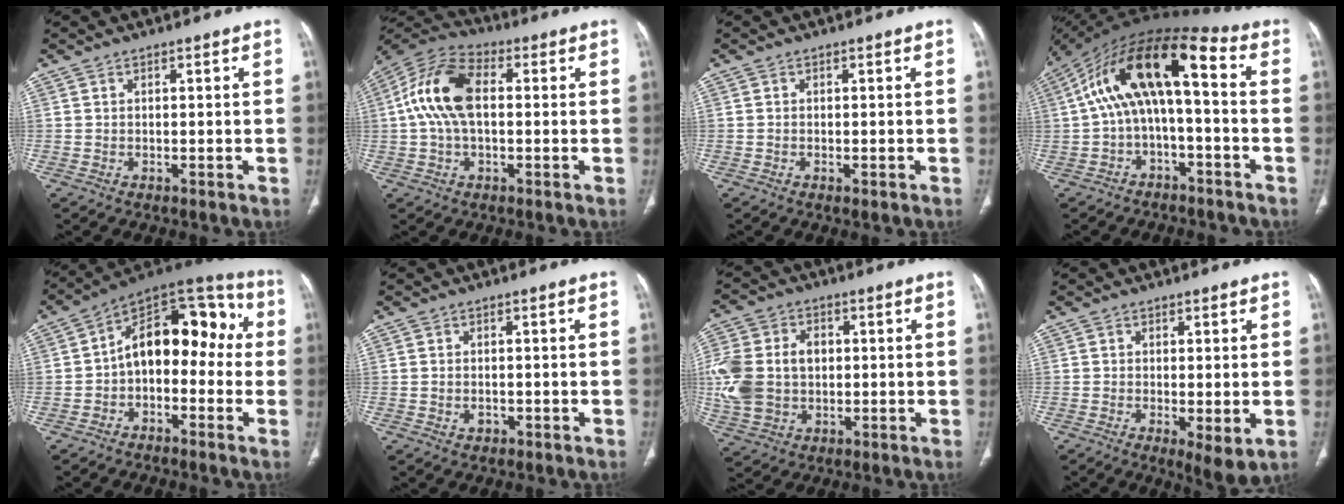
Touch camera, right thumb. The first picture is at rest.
{"total": 12.9, "force": [1.0, 7.4, 10.6], "torque": [-0.215, 0.031, 0.010]}
{"total": 1.0, "force": [-0.4, 0.4, 0.7], "torque": [-0.014, -0.003, -0.003]}
{"total": 15.7, "force": [0.1, 6.3, 14.4], "torque": [-0.260, 0.070, -0.004]}
{"total": 15.9, "force": [-0.6, 9.9, 12.4], "torque": [-0.137, 0.062, -0.028]}
{"total": 1.4, "force": [-0.4, 1.1, 0.8], "torque": [-0.012, 0.004, -0.003]}
{"total": 16.4, "force": [0.5, 12.4, 10.7], "torque": [-0.244, 0.016, 0.020]}
{"total": 5.4, "force": [-1.3, 1.7, 5.0], "torque": [-0.087, -0.021, -0.018]}